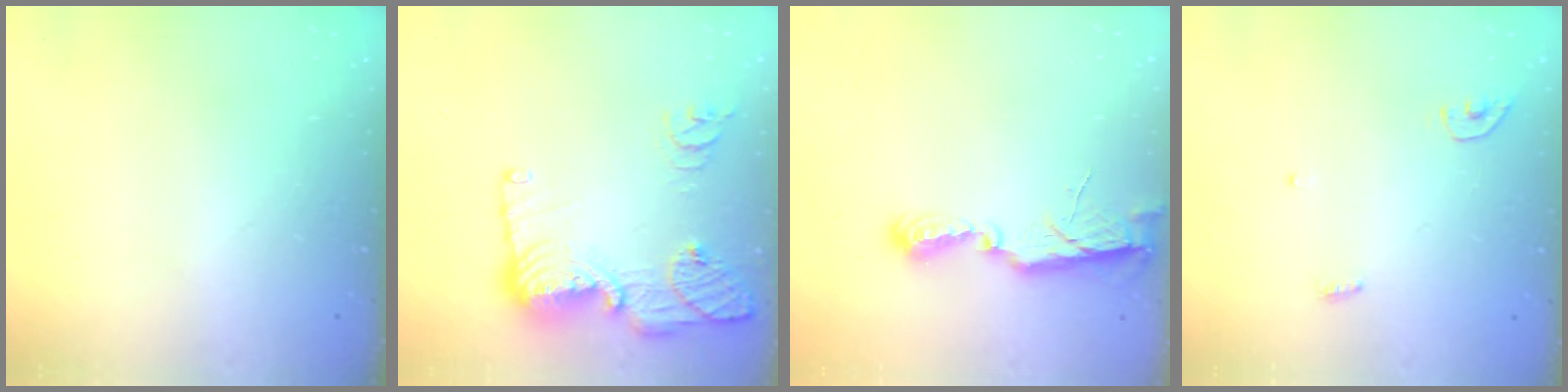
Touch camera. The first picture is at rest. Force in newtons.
{"total": 16.2, "press": 16.2, "slide": 1.7}
{"total": 7.0, "press": 7.0, "slide": 0.5}
{"total": 3.4, "press": 3.4, "slide": 0.3}